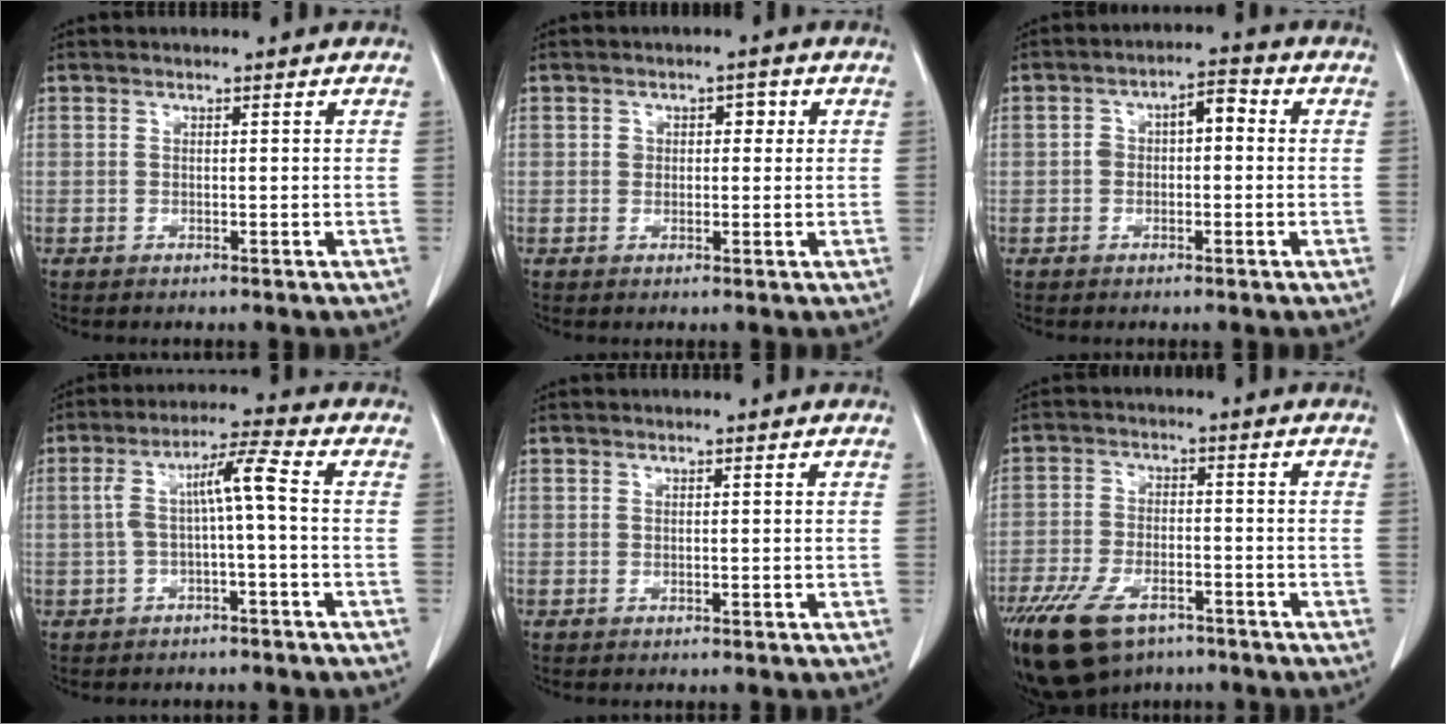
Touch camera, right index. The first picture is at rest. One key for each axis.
{"total": 2.6, "fx": 0.6, "fy": 1.8, "fz": 1.7, "tx": -0.022, "ty": 0.015, "tz": 0.007}
{"total": 4.8, "fx": 0.3, "fy": 2.5, "fz": 4.1, "tx": -0.069, "ty": 0.036, "tz": 0.003}
{"total": 6.6, "fx": -0.4, "fy": 0.2, "fz": 6.6, "tx": -0.123, "ty": 0.033, "tz": -0.004}
{"total": 0.0}
{"total": 13.7, "fx": -9.1, "fy": 6.7, "fz": 7.7, "tx": -0.168, "ty": -0.010, "tz": -0.152}